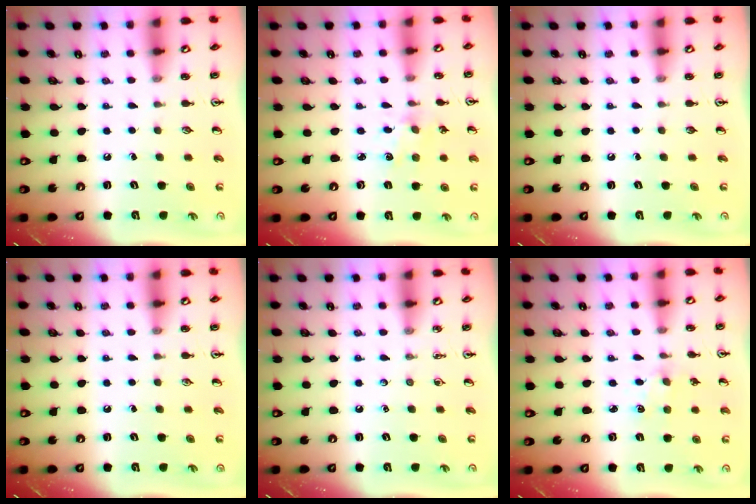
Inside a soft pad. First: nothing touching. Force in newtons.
{"total": 1.6, "press": 1.5, "slide": 0.4}
{"total": 0.0}
{"total": 0.0}
{"total": 0.0}
{"total": 1.9, "press": 1.9, "slide": 0.2}